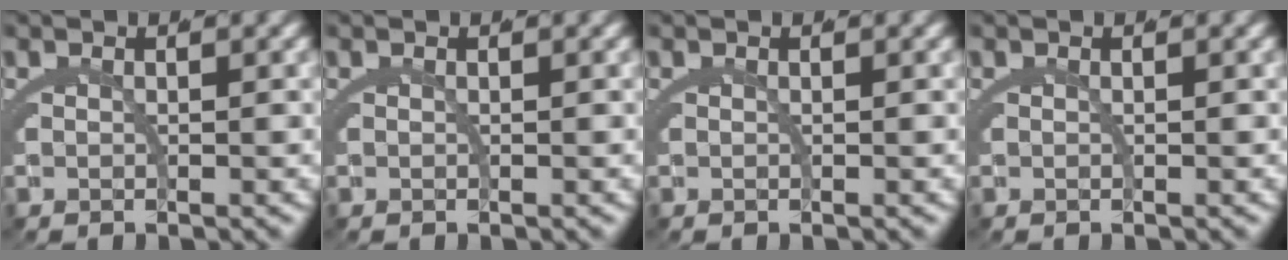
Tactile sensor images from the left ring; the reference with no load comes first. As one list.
[{"total": 0.0}, {"total": 0.0}, {"total": 0.0}]